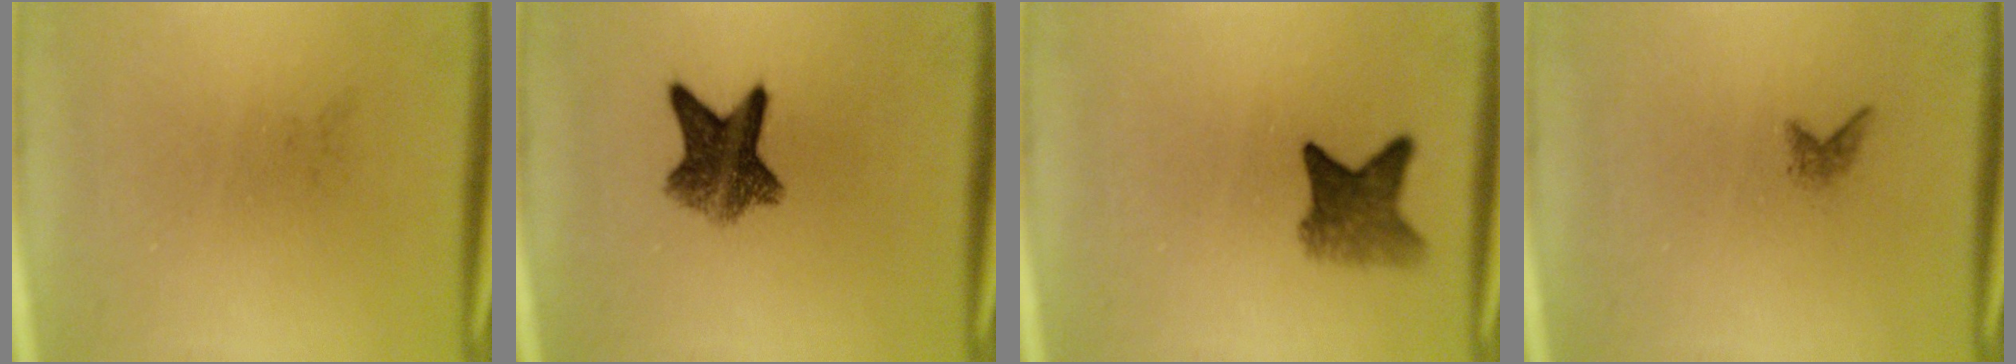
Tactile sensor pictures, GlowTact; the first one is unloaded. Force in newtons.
{"total": 7.4}
{"total": 4.5}
{"total": 0.8}